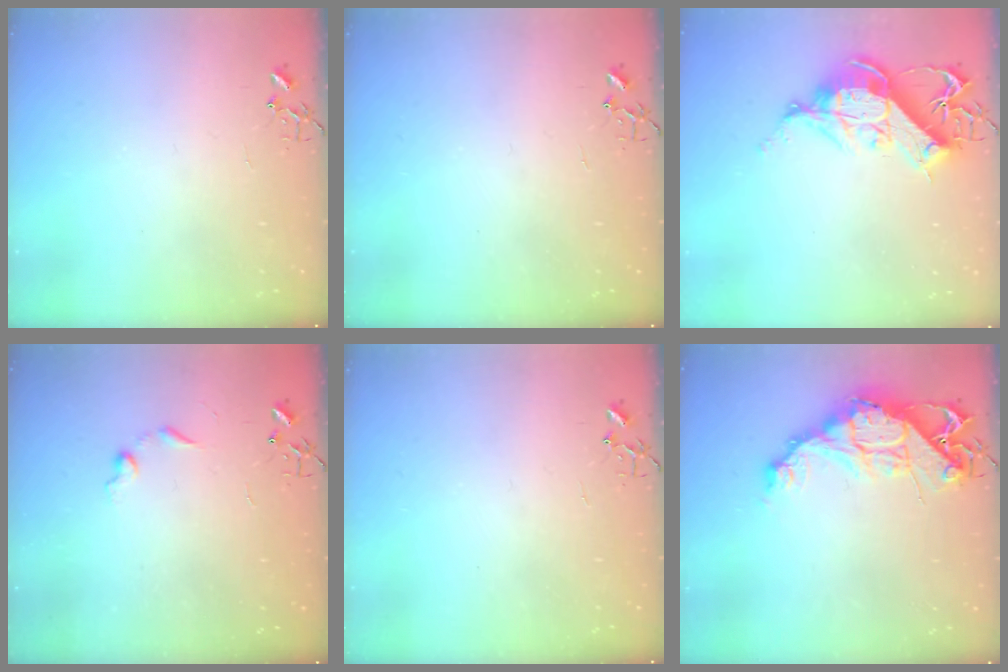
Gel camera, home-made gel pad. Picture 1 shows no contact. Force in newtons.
{"total": 0.0}
{"total": 13.6, "press": 13.6, "slide": 1.3}
{"total": 4.8, "press": 4.8, "slide": 0.7}
{"total": 0.0}
{"total": 14.7, "press": 14.6, "slide": 1.4}